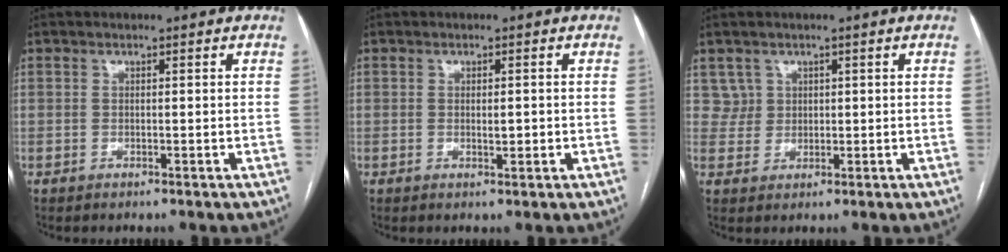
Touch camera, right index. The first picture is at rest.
{"total": 1.4, "force": [-0.1, 0.4, 1.4], "torque": [-0.023, -0.002, 0.000]}
{"total": 2.7, "force": [1.4, 2.3, -0.3], "torque": [0.019, 0.006, 0.020]}